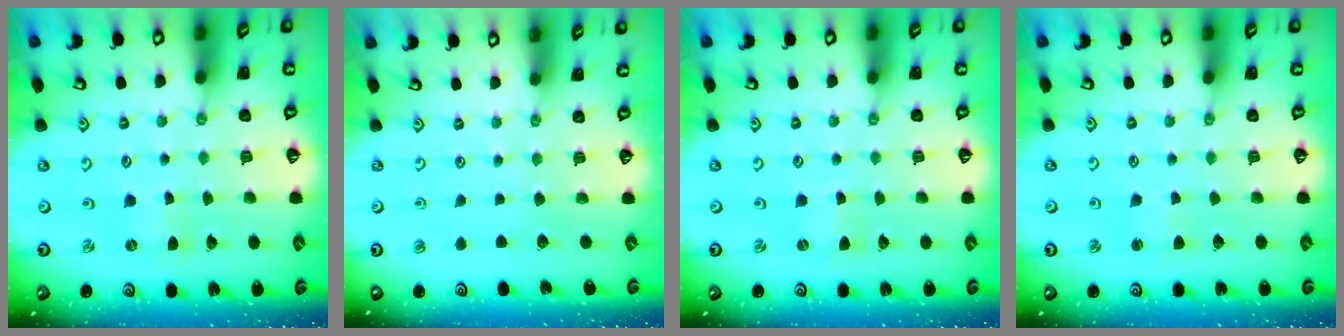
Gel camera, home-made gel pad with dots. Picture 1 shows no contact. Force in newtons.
{"total": 0.0}
{"total": 0.0}
{"total": 1.2, "press": 1.1, "slide": 0.1}